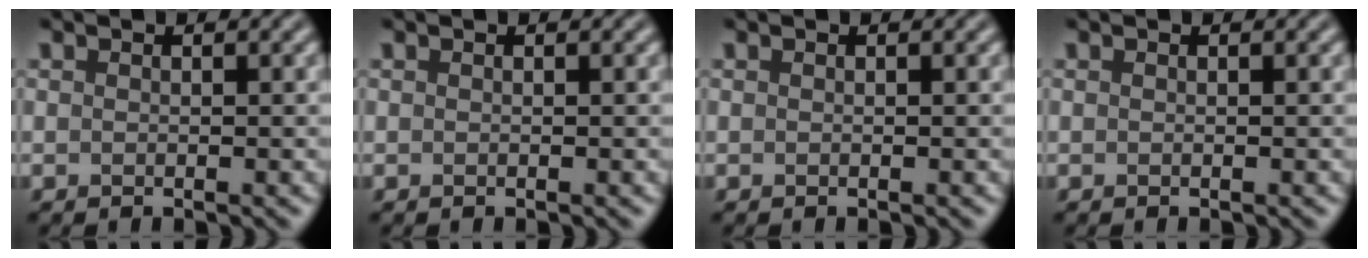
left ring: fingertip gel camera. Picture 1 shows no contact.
{"total": 0.0}
{"total": 0.0}
{"total": 0.0}